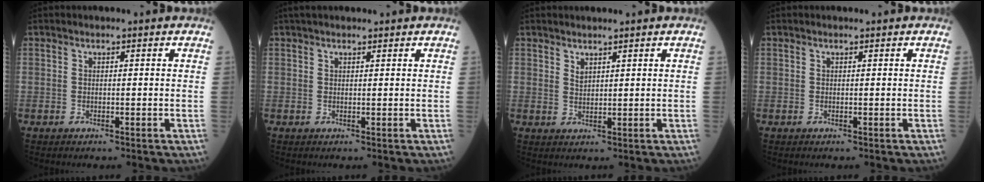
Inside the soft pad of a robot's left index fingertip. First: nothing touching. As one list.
[{"total": 4.4, "force": [3.7, 1.0, 2.1], "torque": [-0.023, 0.036, 0.058]}, {"total": 1.7, "force": [1.4, 0.6, 0.7], "torque": [-0.013, 0.000, 0.027]}, {"total": 0.0}]